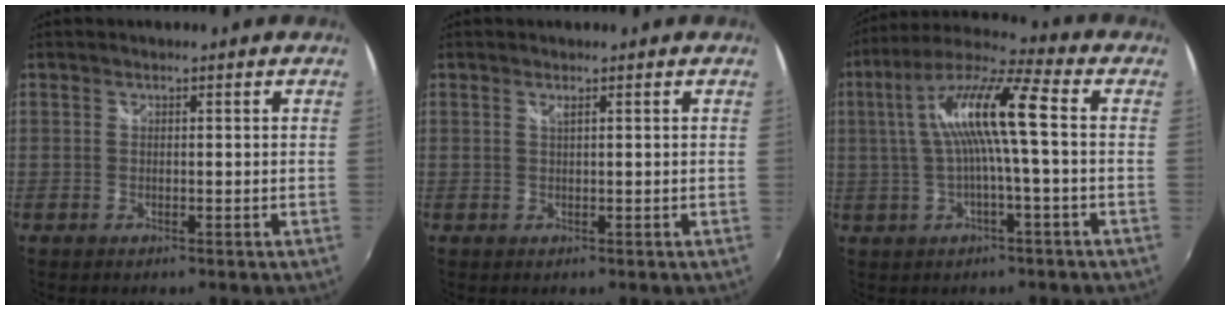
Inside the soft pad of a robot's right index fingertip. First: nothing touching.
{"total": 0.7, "force": [0.4, -0.2, 0.5], "torque": [-0.009, 0.000, 0.006]}
{"total": 12.6, "force": [0.9, 1.0, 12.6], "torque": [-0.244, 0.022, 0.015]}